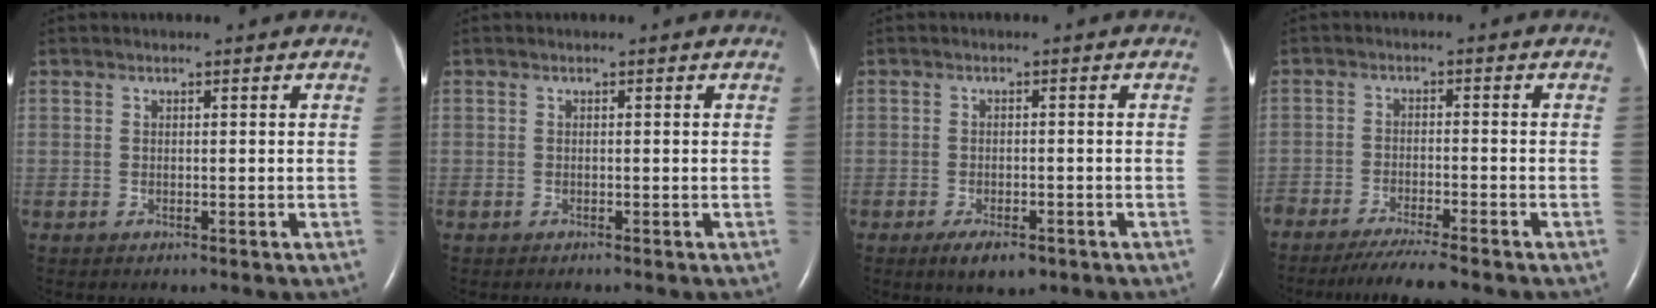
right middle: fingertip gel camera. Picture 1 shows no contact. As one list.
[{"total": 0.0}, {"total": 4.4, "force": [-2.7, 1.7, 3.0], "torque": [-0.055, -0.005, -0.038]}, {"total": 6.6, "force": [-5.8, 0.0, 3.3], "torque": [-0.052, -0.018, -0.096]}]